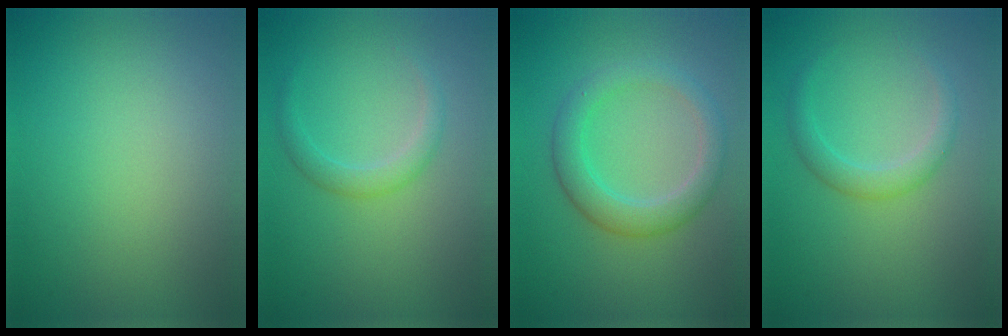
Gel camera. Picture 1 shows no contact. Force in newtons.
{"total": 1.7, "press": 1.7, "slide": 0.1}
{"total": 3.6, "press": 3.6, "slide": 0.2}
{"total": 2.0, "press": 2.0, "slide": 0.1}